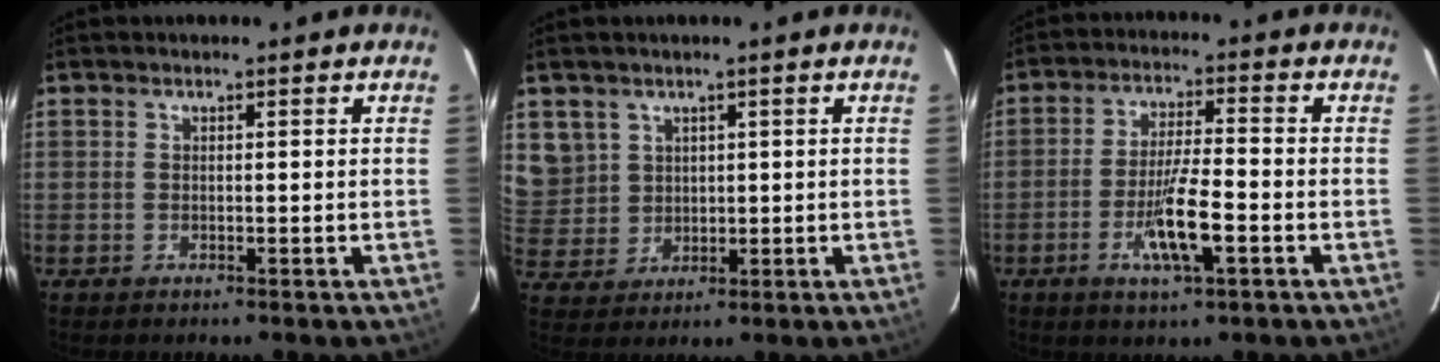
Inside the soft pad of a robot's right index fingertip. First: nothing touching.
{"total": 7.0, "force": [3.4, 6.1, 1.1], "torque": [-0.022, 0.014, 0.082]}
{"total": 9.0, "force": [-3.6, 1.5, 8.2], "torque": [-0.158, -0.008, -0.065]}